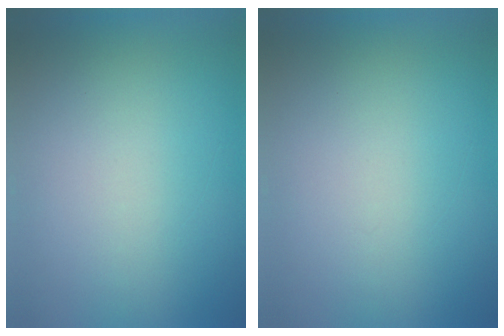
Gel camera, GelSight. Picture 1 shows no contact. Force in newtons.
{"total": 0.0}